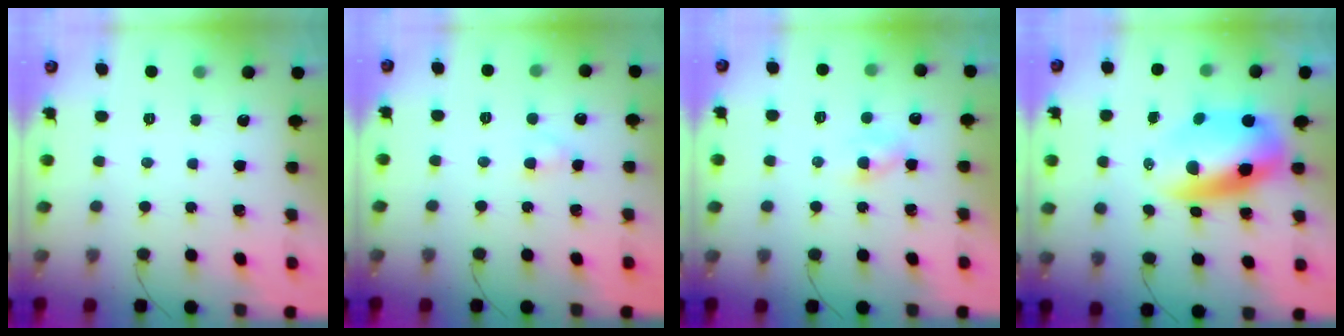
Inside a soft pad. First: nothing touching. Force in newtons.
{"total": 2.1, "press": 1.8, "slide": 1.0}
{"total": 1.9, "press": 1.6, "slide": 1.0}
{"total": 11.5, "press": 11.0, "slide": 3.4}